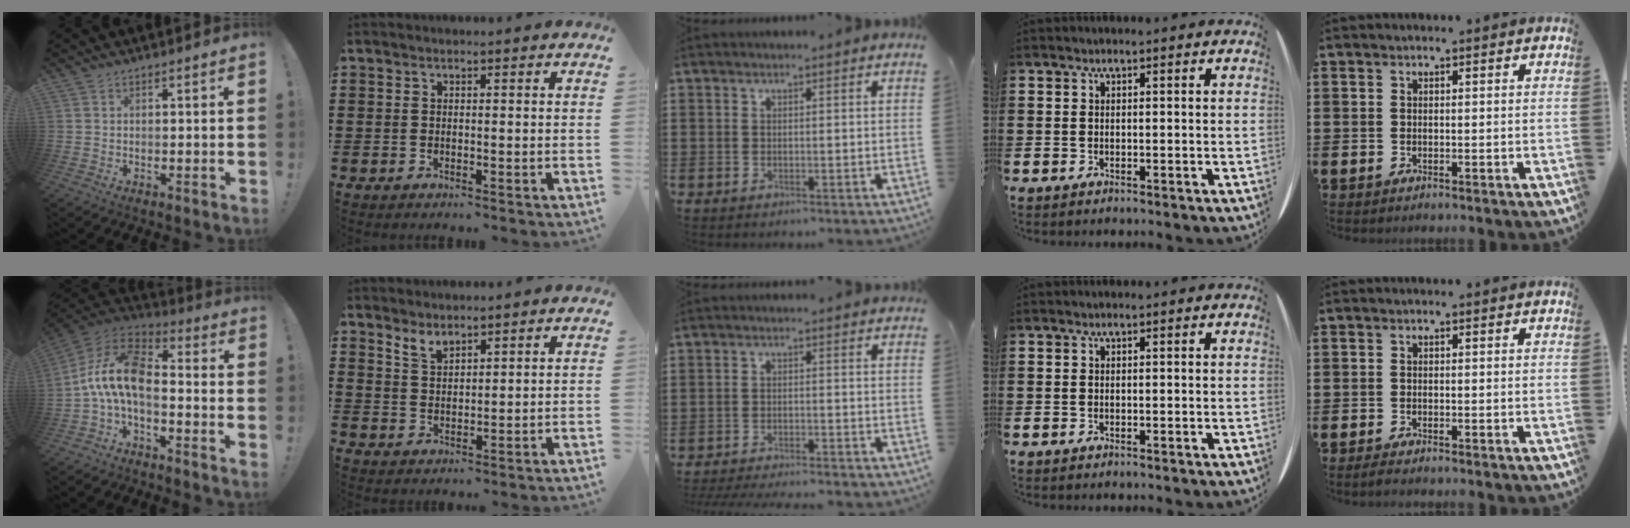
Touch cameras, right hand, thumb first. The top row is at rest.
{"thumb": {"total": 14.6, "force": [-1.6, 7.9, 12.1], "torque": [-0.239, 0.018, -0.020]}, "index": {"total": 2.8, "force": [2.5, 0.9, 0.9], "torque": [-0.024, 0.000, 0.048]}, "middle": {"total": 3.2, "force": [-3.2, 0.0, 0.5], "torque": [-0.017, -0.003, -0.068]}, "little": {"total": 0.8, "force": [-0.6, 0.1, 0.6], "torque": [-0.009, -0.002, -0.011]}}